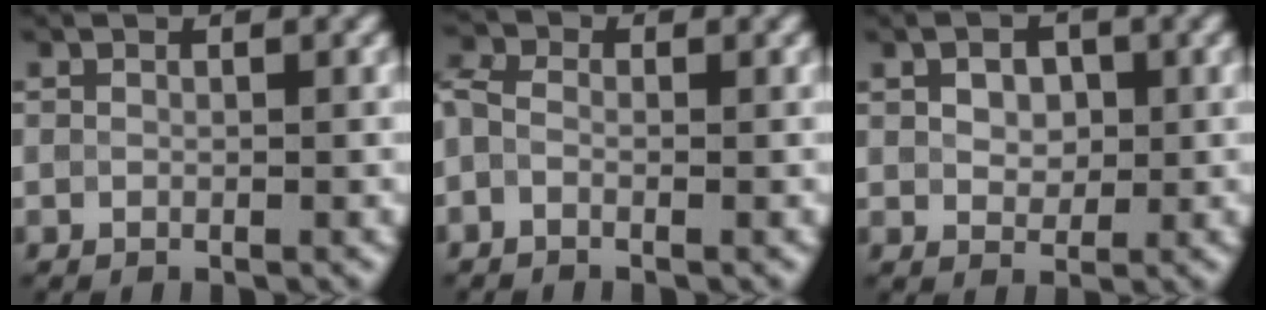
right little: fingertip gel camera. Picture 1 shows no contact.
{"total": 2.4, "force": [-0.3, 1.8, 1.5], "torque": [-0.031, 0.006, -0.029]}
{"total": 3.1, "force": [0.9, 2.2, 2.1], "torque": [-0.037, 0.007, 0.011]}